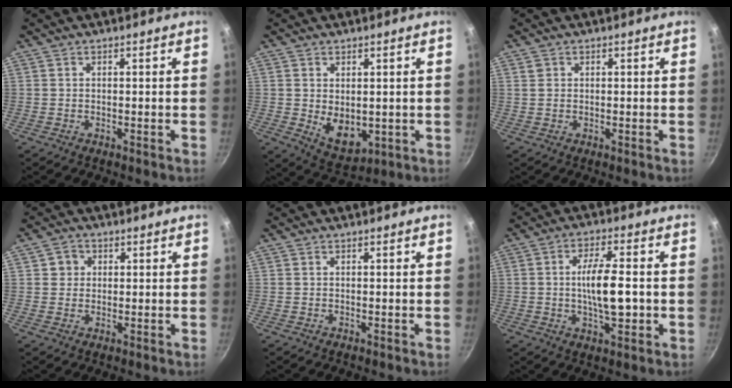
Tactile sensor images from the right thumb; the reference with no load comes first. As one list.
[{"total": 7.4, "force": [0.2, 4.9, 5.6], "torque": [-0.075, -0.022, 0.024]}, {"total": 1.5, "force": [0.5, 1.3, 0.6], "torque": [-0.009, 0.003, 0.009]}, {"total": 3.1, "force": [0.7, 3.0, 0.8], "torque": [0.008, 0.002, 0.007]}, {"total": 0.0}, {"total": 9.8, "force": [-0.8, 3.7, 9.1], "torque": [-0.147, 0.011, -0.015]}]